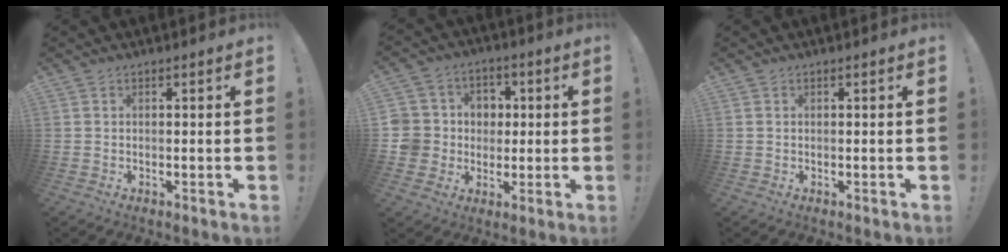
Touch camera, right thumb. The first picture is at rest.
{"total": 9.7, "force": [-0.5, 9.5, 2.1], "torque": [-0.037, 0.006, 0.000]}
{"total": 0.0}